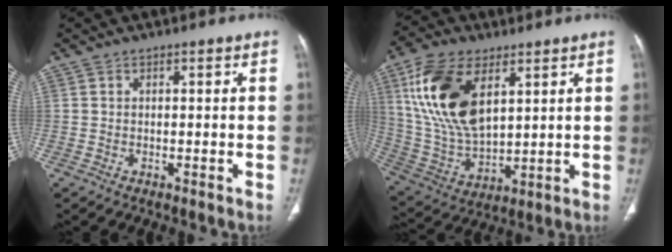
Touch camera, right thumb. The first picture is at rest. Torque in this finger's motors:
{"motor_torque": [1.08, 2.88, 2.03, 0.69, 0.22]}